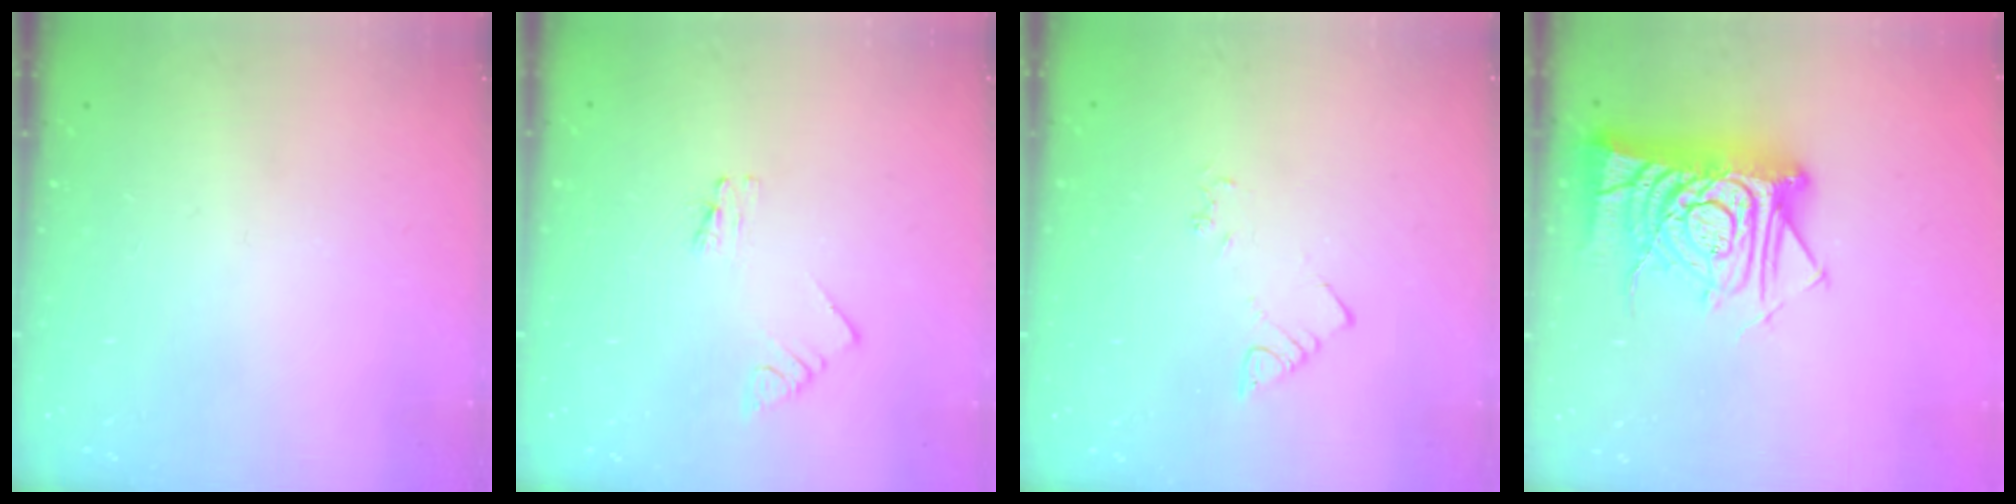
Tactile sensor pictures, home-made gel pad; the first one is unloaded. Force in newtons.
{"total": 1.1, "press": 1.0, "slide": 0.1}
{"total": 3.2, "press": 3.2, "slide": 0.5}
{"total": 19.5, "press": 19.4, "slide": 1.6}